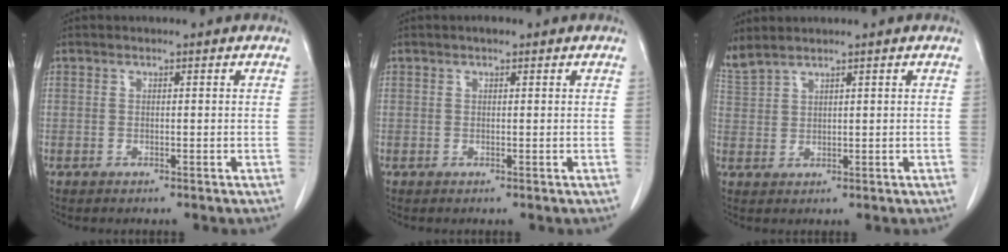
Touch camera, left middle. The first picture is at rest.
{"total": 0.7, "force": [0.5, 0.2, 0.4], "torque": [-0.010, 0.005, 0.006]}
{"total": 2.8, "force": [2.7, -0.2, 0.7], "torque": [-0.028, 0.014, 0.067]}